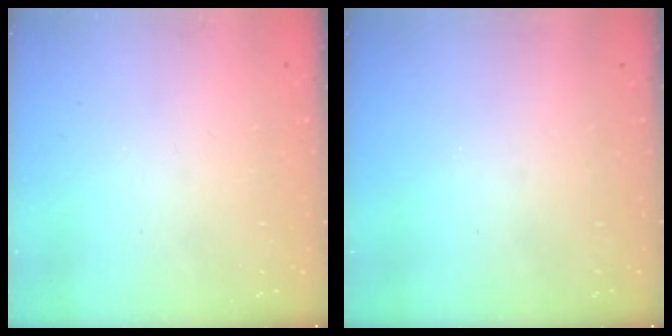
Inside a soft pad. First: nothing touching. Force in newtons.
{"total": 0.0}